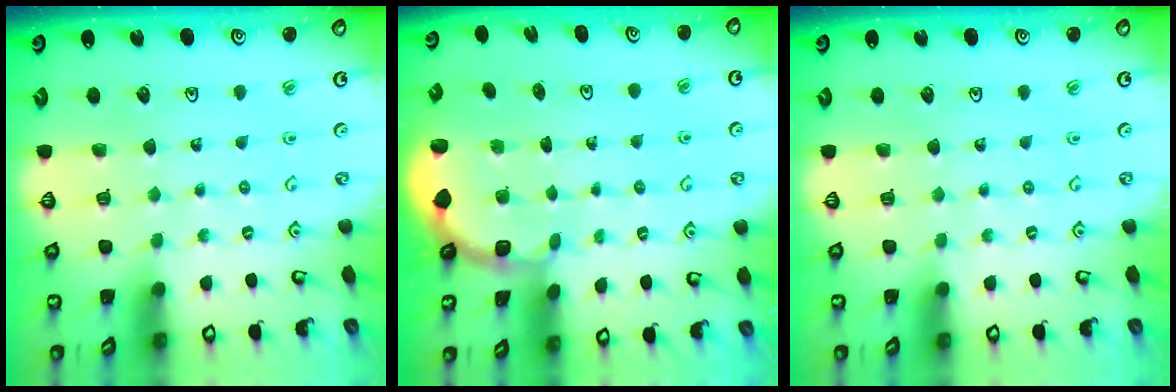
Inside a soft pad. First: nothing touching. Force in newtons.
{"total": 2.0, "press": 1.8, "slide": 0.7}
{"total": 0.0}